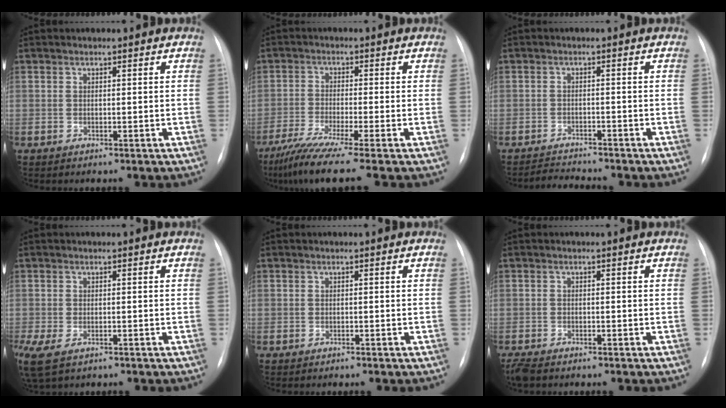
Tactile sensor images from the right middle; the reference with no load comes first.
{"total": 9.6, "force": [-7.3, -1.2, 6.1], "torque": [-0.102, -0.034, -0.121]}
{"total": 3.5, "force": [-3.5, -0.2, 0.2], "torque": [-0.009, -0.015, -0.057]}
{"total": 8.0, "force": [-4.6, 3.8, 5.3], "torque": [-0.123, -0.024, -0.071]}
{"total": 0.0}
{"total": 3.0, "force": [-2.5, 1.0, 1.4], "torque": [-0.031, -0.008, -0.042]}